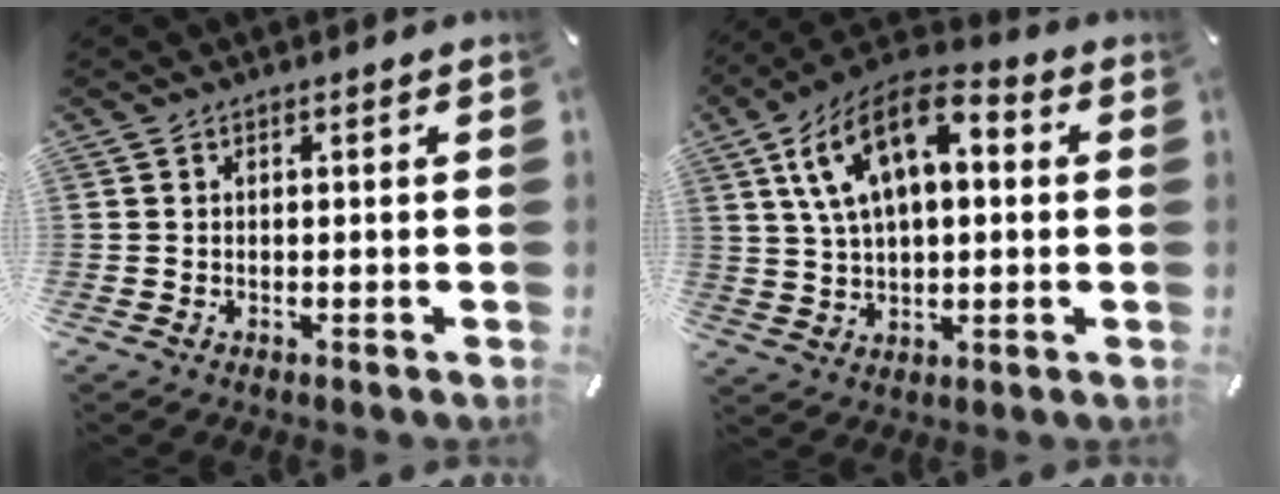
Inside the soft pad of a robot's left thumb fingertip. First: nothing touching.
{"total": 14.7, "force": [5.1, 8.7, 10.7], "torque": [-0.221, -0.003, 0.090]}